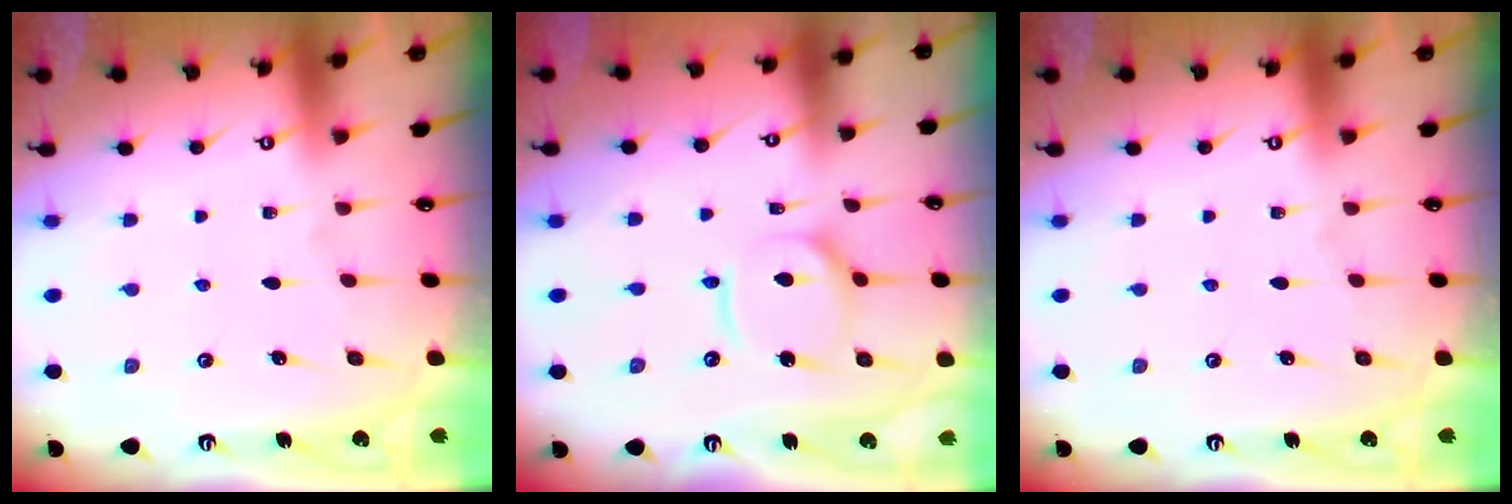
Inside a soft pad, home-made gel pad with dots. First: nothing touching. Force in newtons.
{"total": 10.4, "press": 10.4, "slide": 1.1}
{"total": 0.0}